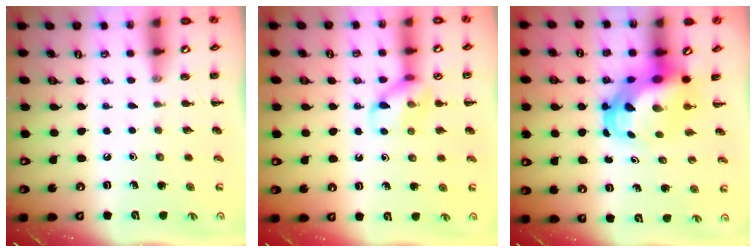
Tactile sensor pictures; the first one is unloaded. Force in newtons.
{"total": 10.7, "press": 10.7, "slide": 0.9}
{"total": 7.2, "press": 7.1, "slide": 1.0}